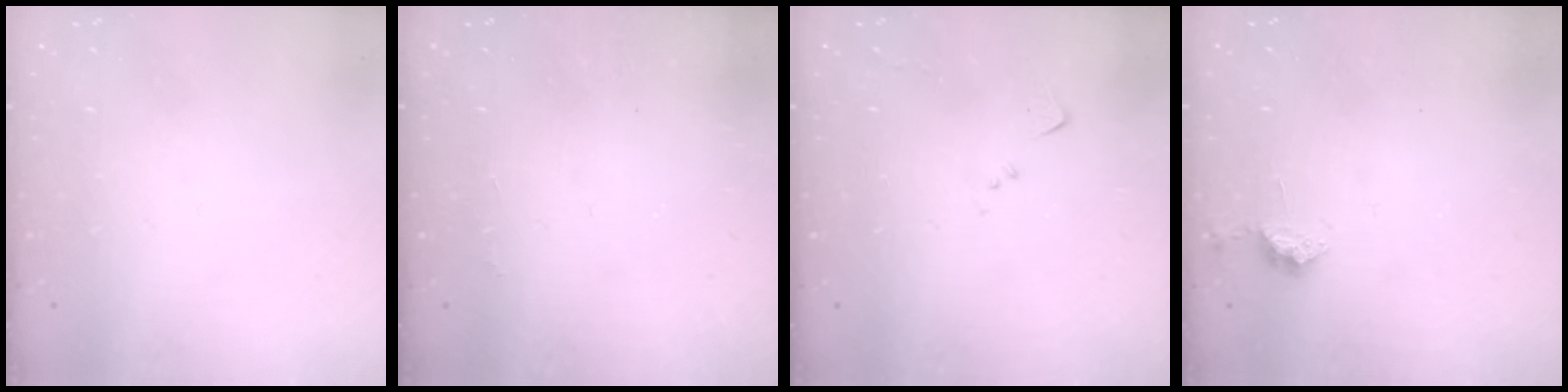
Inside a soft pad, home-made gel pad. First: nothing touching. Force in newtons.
{"total": 2.5, "press": 2.4, "slide": 0.4}
{"total": 3.7, "press": 3.7, "slide": 0.5}
{"total": 7.5, "press": 7.5, "slide": 0.5}